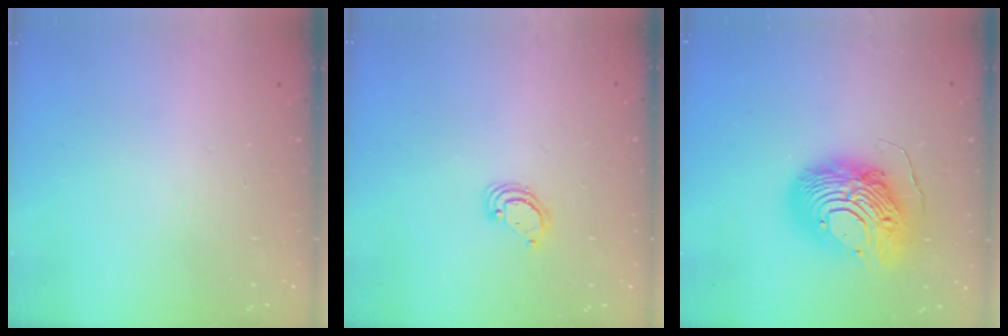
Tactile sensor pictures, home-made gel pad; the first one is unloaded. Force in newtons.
{"total": 4.1, "press": 4.1, "slide": 0.2}
{"total": 16.1, "press": 16.0, "slide": 1.4}